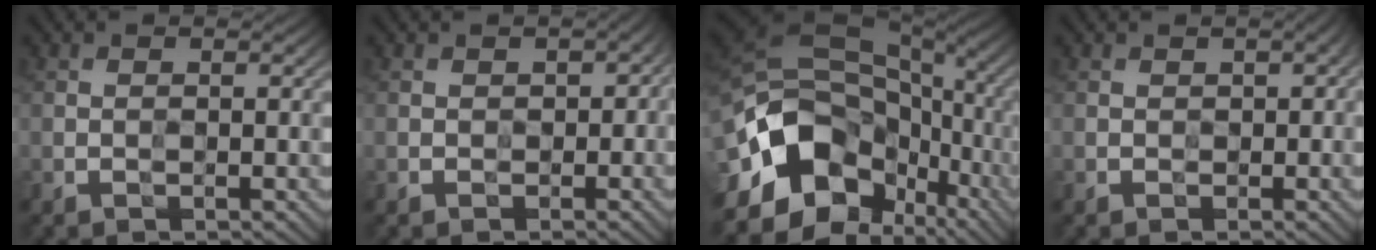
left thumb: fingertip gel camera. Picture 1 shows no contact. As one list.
[{"total": 0.9, "force": [-0.4, 0.8, 0.0], "torque": [0.004, -0.004, -0.004]}, {"total": 17.4, "force": [-5.8, 12.7, 10.4], "torque": [-0.226, -0.030, -0.071]}, {"total": 0.7, "force": [-0.2, 0.6, 0.2], "torque": [0.001, -0.003, -0.001]}]